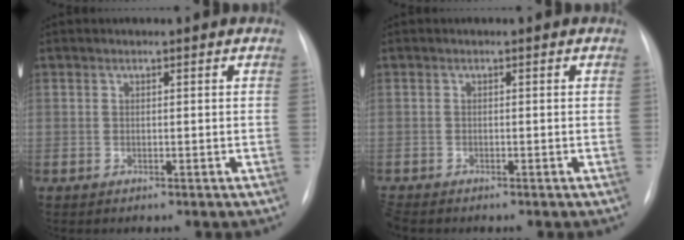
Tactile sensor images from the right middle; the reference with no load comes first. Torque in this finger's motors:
{"motor_torque": [-0.10, 0.11, 0.00, 0.00]}